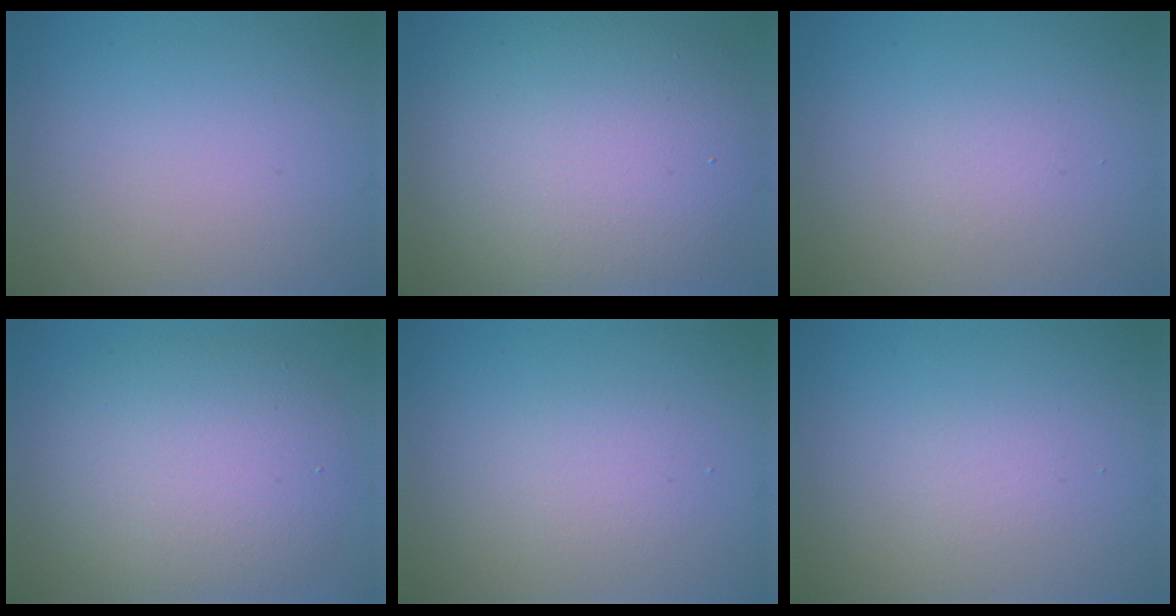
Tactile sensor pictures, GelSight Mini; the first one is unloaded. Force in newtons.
{"total": 12.0, "press": 12.0, "slide": 0.8}
{"total": 0.7, "press": 0.7, "slide": 0.0}
{"total": 6.9, "press": 6.9, "slide": 0.2}
{"total": 1.7, "press": 1.6, "slide": 0.1}
{"total": 0.9, "press": 0.9, "slide": 0.0}